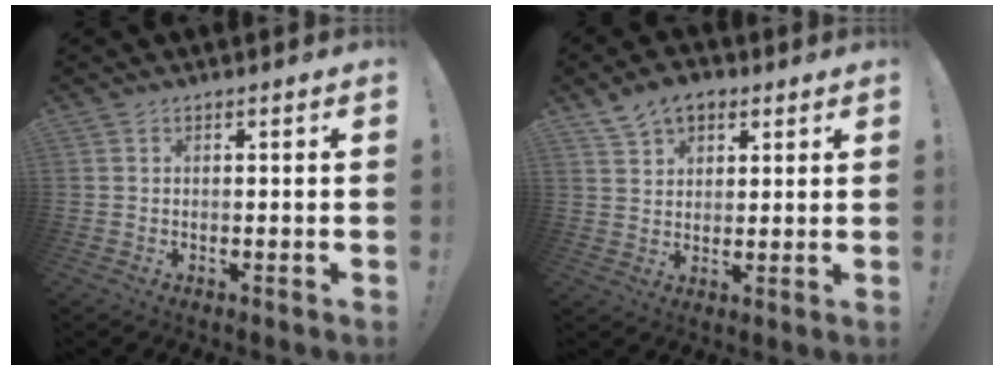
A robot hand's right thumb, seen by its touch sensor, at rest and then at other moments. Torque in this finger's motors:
{"motor_torque": [-0.11, 0.12, 0.10, -0.06, 0.00]}